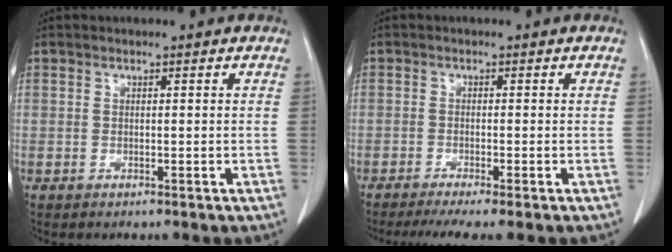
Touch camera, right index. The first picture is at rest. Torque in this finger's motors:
{"motor_torque": [0.54, -0.60, 0.26, 0.09]}